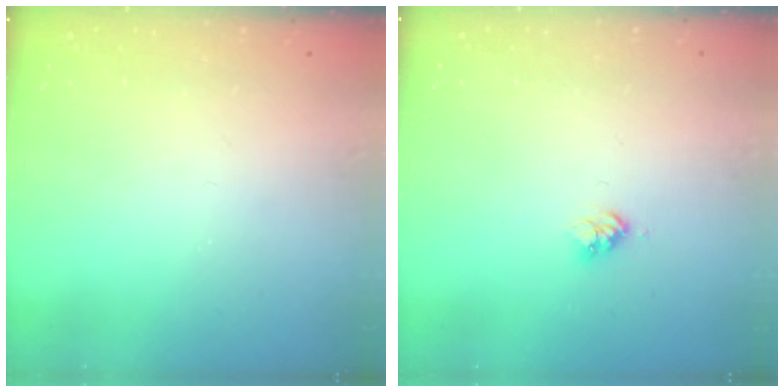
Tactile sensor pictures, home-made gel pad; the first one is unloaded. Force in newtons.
{"total": 3.0, "press": 3.0, "slide": 0.4}